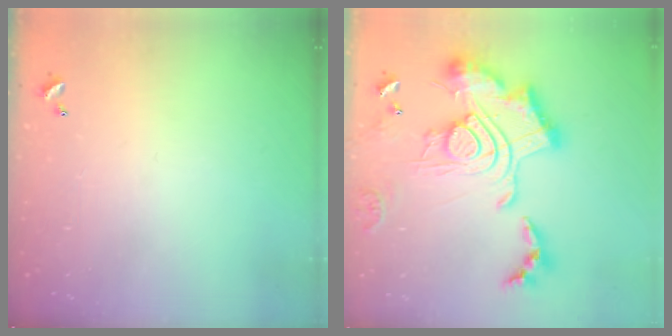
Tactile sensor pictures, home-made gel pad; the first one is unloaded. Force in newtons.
{"total": 3.0, "press": 2.4, "slide": 1.8}